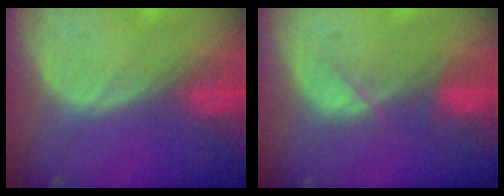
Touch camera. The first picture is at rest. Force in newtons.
{"total": 2.4, "press": 2.3, "slide": 0.5}